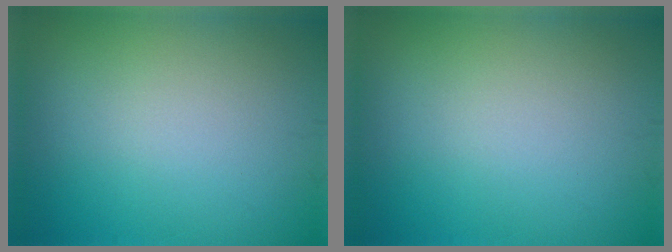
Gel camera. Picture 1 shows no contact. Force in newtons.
{"total": 0.0}